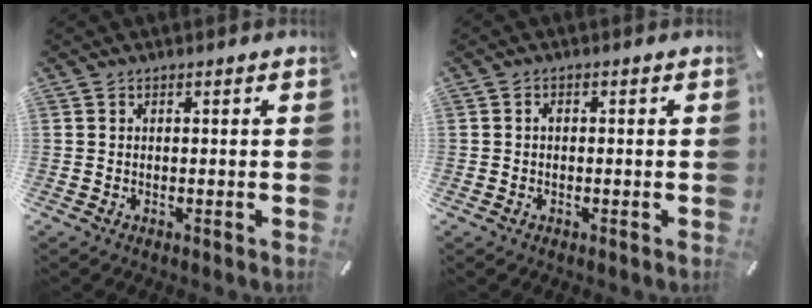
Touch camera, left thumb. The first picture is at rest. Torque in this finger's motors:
{"motor_torque": [-0.11, 0.03, 0.09, 0.04, 0.02]}